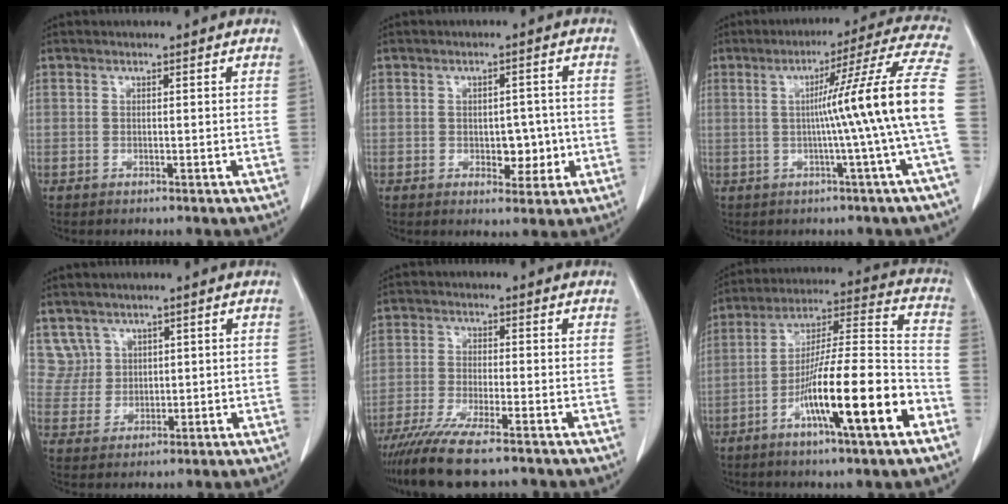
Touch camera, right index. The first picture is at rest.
{"total": 4.5, "force": [-0.8, 2.8, 3.5], "torque": [-0.035, 0.004, -0.004]}
{"total": 14.5, "force": [-1.2, -3.0, 14.1], "torque": [-0.183, 0.010, -0.019]}
{"total": 4.1, "force": [2.4, 3.3, -0.6], "torque": [0.021, 0.008, 0.049]}
{"total": 10.7, "force": [-8.2, 1.1, 6.7], "torque": [-0.114, -0.026, -0.137]}
{"total": 18.4, "force": [-8.0, 1.0, 16.5], "torque": [-0.280, -0.010, -0.135]}